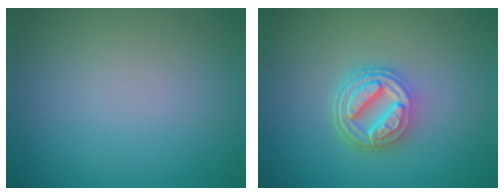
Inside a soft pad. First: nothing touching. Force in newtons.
{"total": 4.9, "press": 3.7, "slide": 3.3}